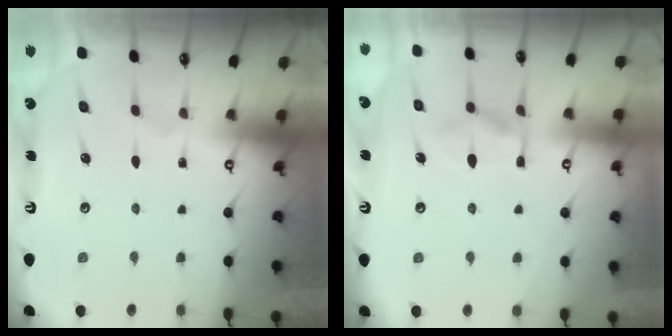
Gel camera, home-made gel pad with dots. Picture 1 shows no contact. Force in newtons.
{"total": 5.1, "press": 4.9, "slide": 1.4}